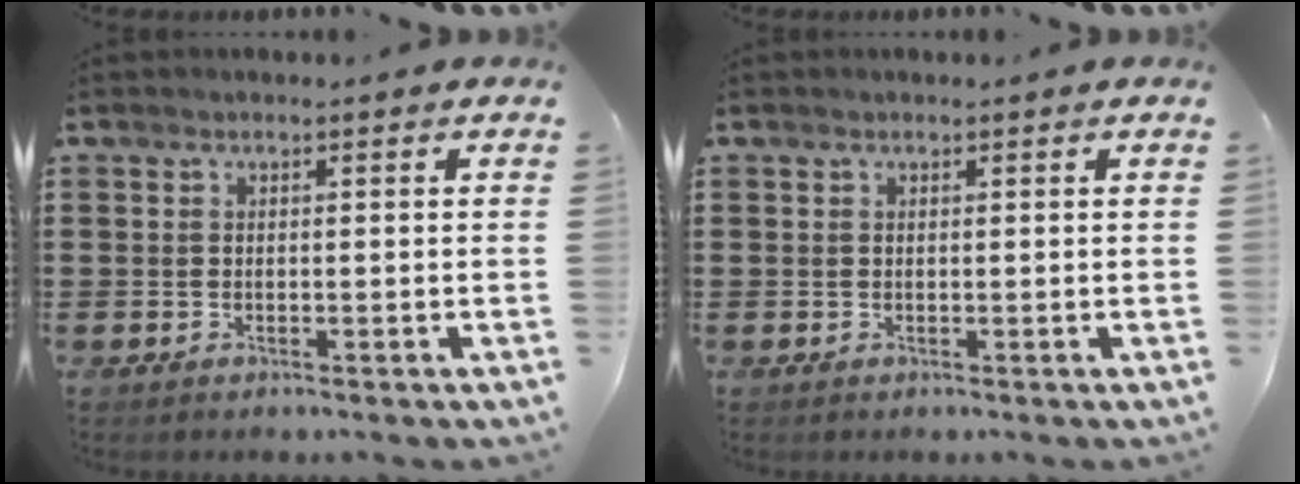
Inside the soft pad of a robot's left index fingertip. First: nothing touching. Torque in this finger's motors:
{"motor_torque": [-0.21, -0.57, -0.09, 0.00]}